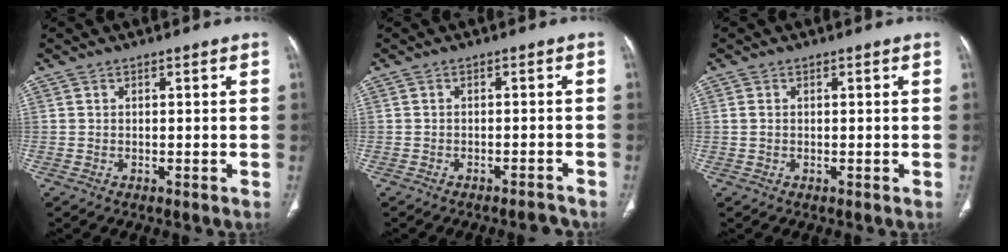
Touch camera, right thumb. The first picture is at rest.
{"total": 3.4, "force": [-3.2, 0.6, 0.9], "torque": [-0.013, 0.021, -0.041]}
{"total": 0.9, "force": [0.1, 0.5, 0.7], "torque": [-0.023, 0.003, 0.004]}